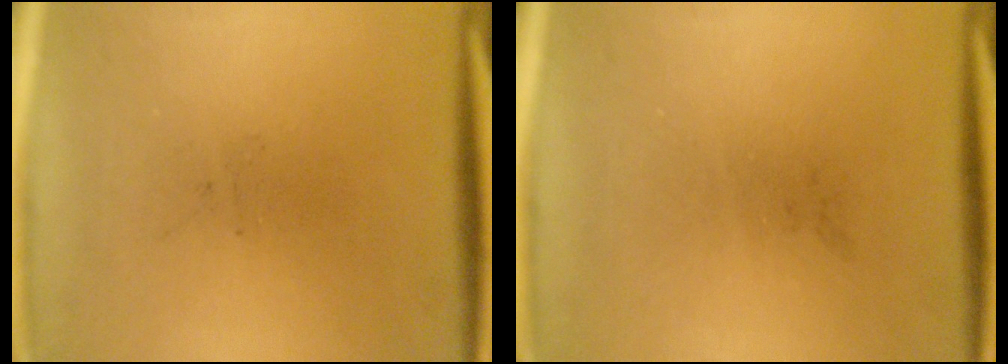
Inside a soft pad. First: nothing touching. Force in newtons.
{"total": 0.0}